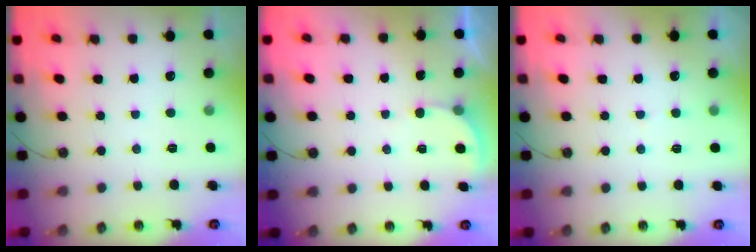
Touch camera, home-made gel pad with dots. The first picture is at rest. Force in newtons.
{"total": 2.7, "press": 2.7, "slide": 0.3}
{"total": 2.8, "press": 2.6, "slide": 1.1}